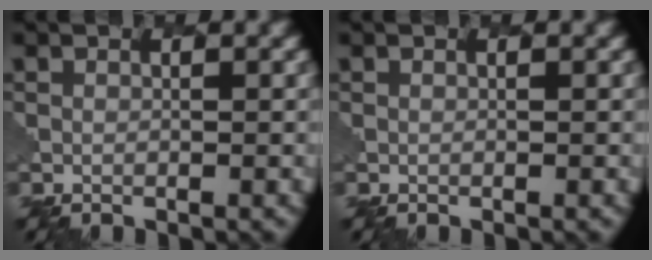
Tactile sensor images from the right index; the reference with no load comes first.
{"total": 0.0}